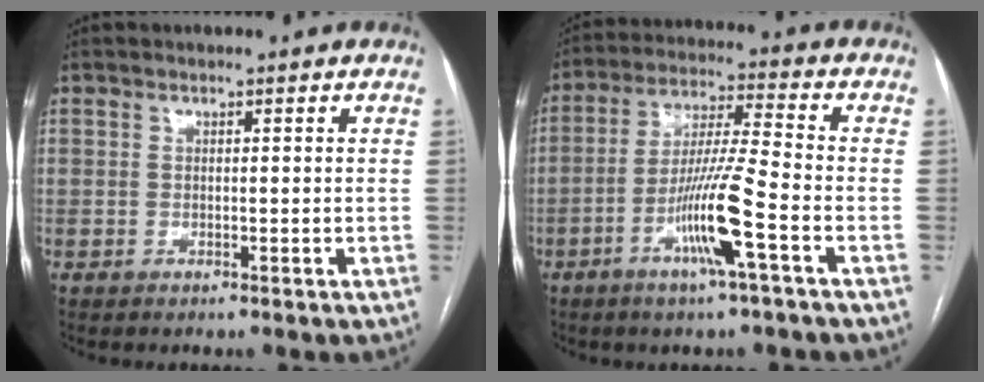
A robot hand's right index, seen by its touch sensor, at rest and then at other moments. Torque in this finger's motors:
{"motor_torque": [1.77, -0.27, 0.86, 0.18]}